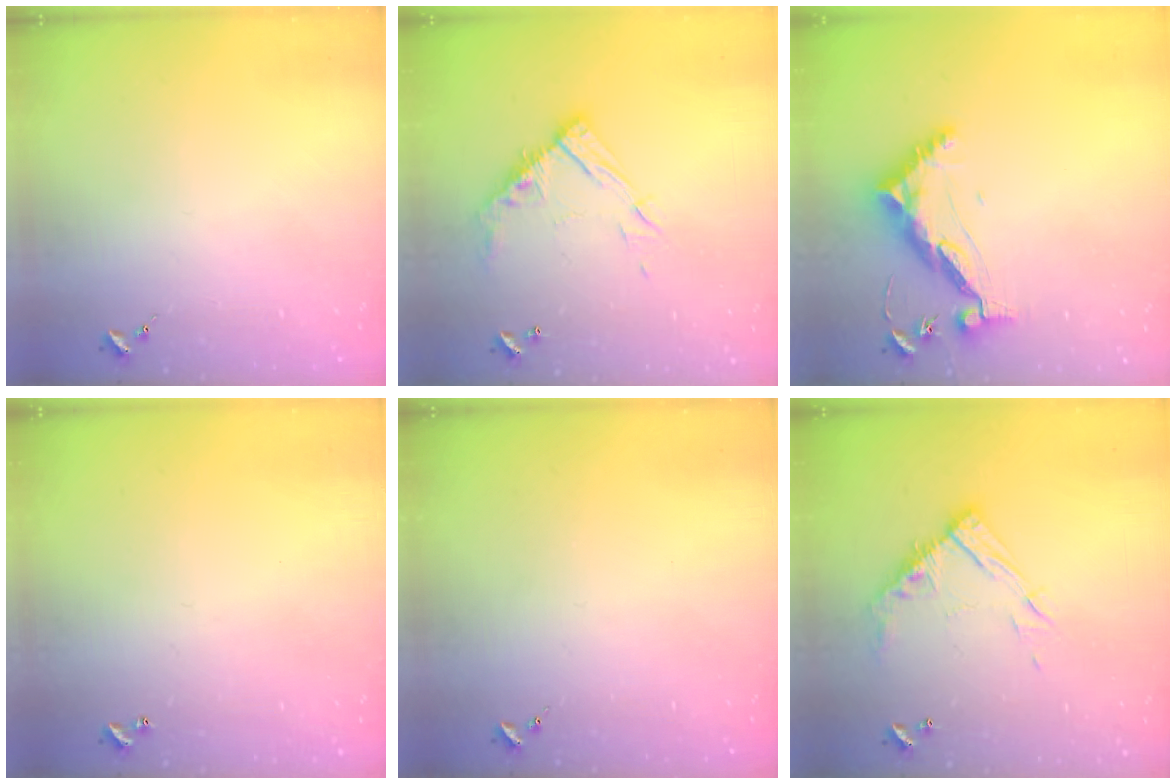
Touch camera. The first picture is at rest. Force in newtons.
{"total": 13.1, "press": 13.1, "slide": 1.1}
{"total": 10.2, "press": 10.2, "slide": 0.8}
{"total": 1.0, "press": 1.0, "slide": 0.2}
{"total": 0.0}
{"total": 13.1, "press": 13.1, "slide": 1.1}